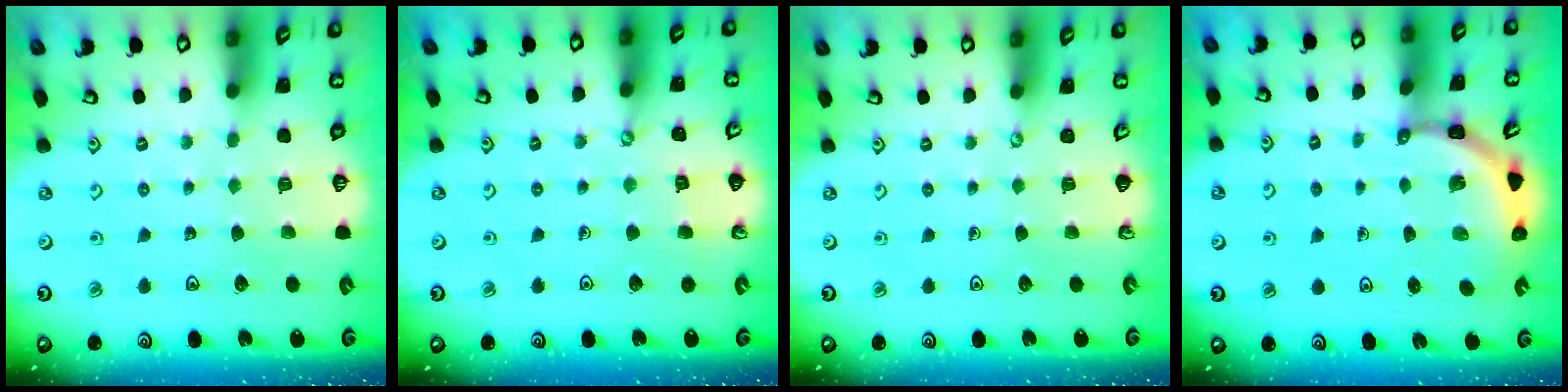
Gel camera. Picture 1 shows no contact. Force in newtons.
{"total": 3.7, "press": 3.7, "slide": 0.5}
{"total": 0.0}
{"total": 3.5, "press": 3.5, "slide": 0.2}